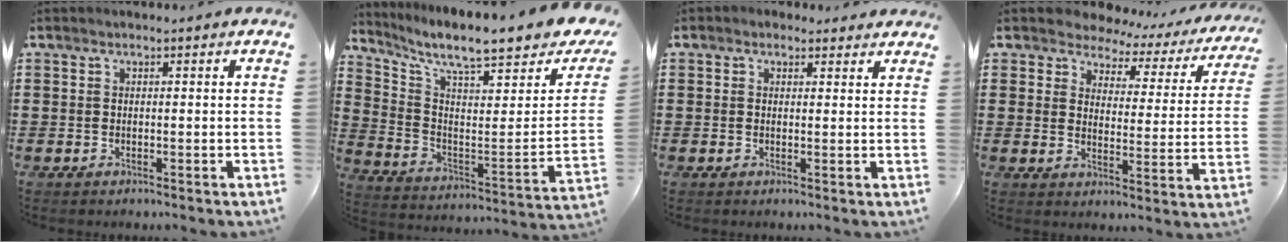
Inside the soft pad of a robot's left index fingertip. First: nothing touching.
{"total": 8.2, "force": [6.7, 0.9, 4.6], "torque": [-0.096, -0.066, 0.104]}
{"total": 1.5, "force": [1.1, 1.0, 0.2], "torque": [0.001, 0.005, 0.018]}
{"total": 3.7, "force": [3.2, 1.6, 0.5], "torque": [-0.035, -0.019, 0.051]}